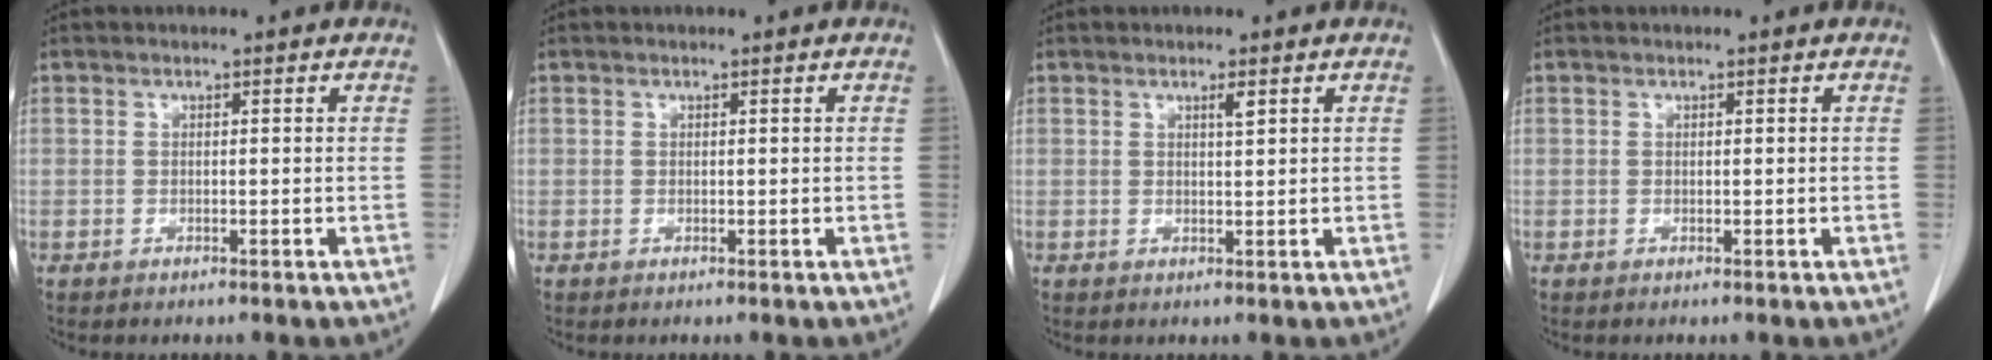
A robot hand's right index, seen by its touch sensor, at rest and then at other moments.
{"total": 0.0}
{"total": 1.3, "force": [0.7, 0.0, 1.1], "torque": [-0.018, -0.003, 0.011]}
{"total": 0.0}